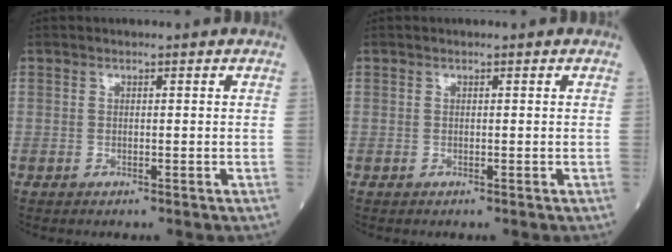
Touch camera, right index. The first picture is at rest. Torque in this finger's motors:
{"motor_torque": [0.00, 0.00, 0.00, 0.00]}